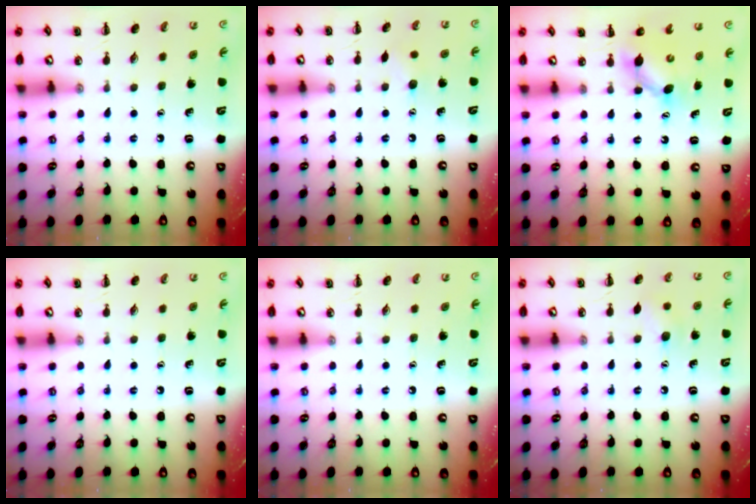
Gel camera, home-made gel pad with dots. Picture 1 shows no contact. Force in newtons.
{"total": 4.7, "press": 4.5, "slide": 1.3}
{"total": 5.1, "press": 5.1, "slide": 0.6}
{"total": 0.0}
{"total": 0.0}
{"total": 7.2, "press": 7.0, "slide": 1.6}